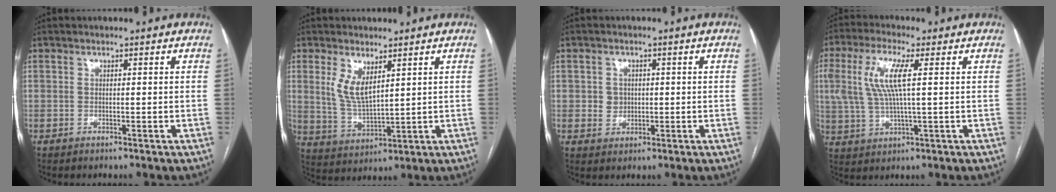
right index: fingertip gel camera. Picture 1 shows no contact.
{"total": 6.1, "force": [2.9, 2.2, 4.9], "torque": [-0.104, -0.008, 0.069]}
{"total": 2.8, "force": [0.2, 2.6, 0.9], "torque": [-0.012, 0.004, 0.008]}
{"total": 9.3, "force": [2.1, 2.0, 8.9], "torque": [-0.204, 0.012, 0.043]}